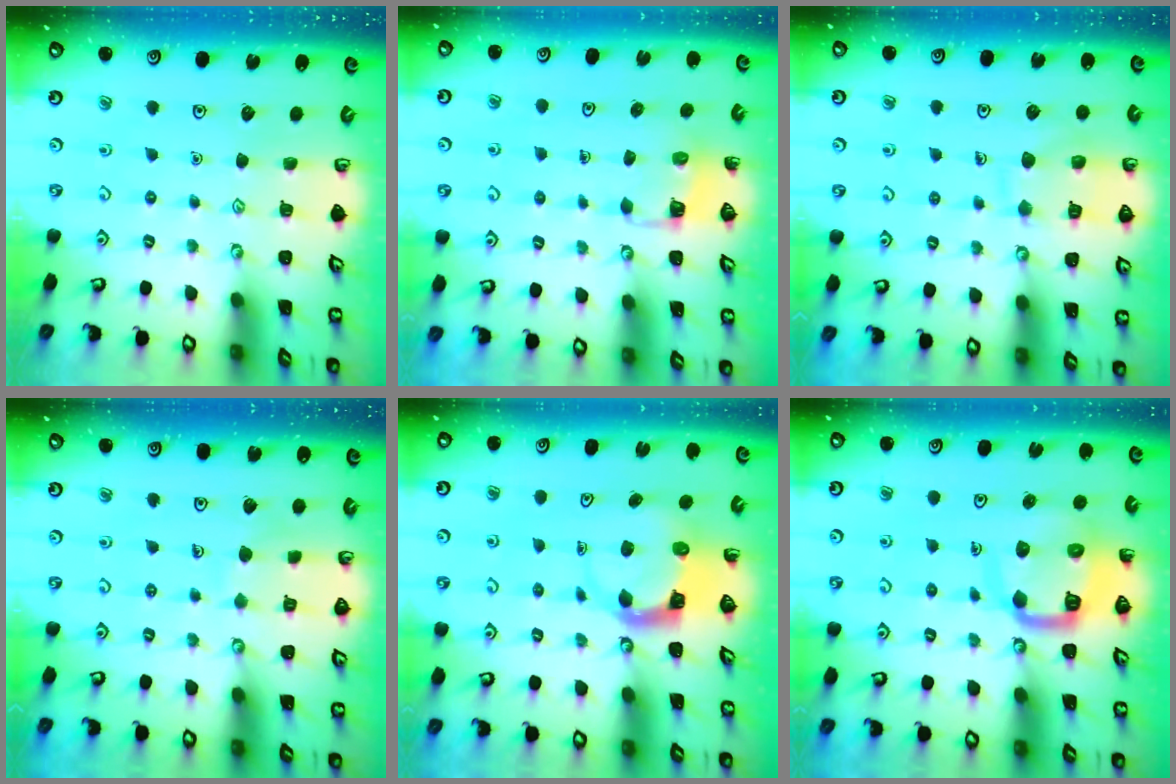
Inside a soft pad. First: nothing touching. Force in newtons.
{"total": 2.9, "press": 2.9, "slide": 0.2}
{"total": 9.8, "press": 9.7, "slide": 0.9}
{"total": 4.6, "press": 4.6, "slide": 0.3}
{"total": 3.9, "press": 3.9, "slide": 0.3}
{"total": 11.3, "press": 11.2, "slide": 1.4}